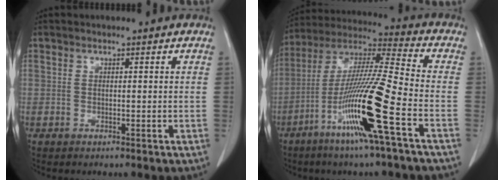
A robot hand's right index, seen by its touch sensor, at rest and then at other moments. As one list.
[{"total": 17.1, "force": [-7.0, -0.8, 15.6], "torque": [-0.308, -0.016, -0.135]}]